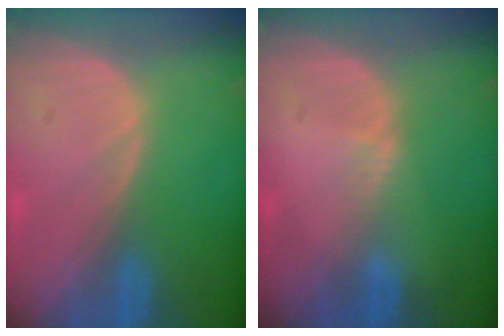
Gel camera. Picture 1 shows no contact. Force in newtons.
{"total": 0.8, "press": 0.8, "slide": 0.2}